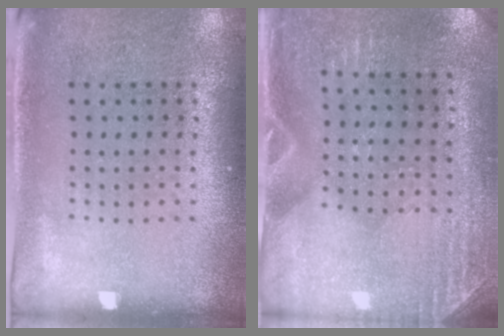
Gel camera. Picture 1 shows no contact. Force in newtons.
{"total": 2.9, "press": 2.6, "slide": 1.2}